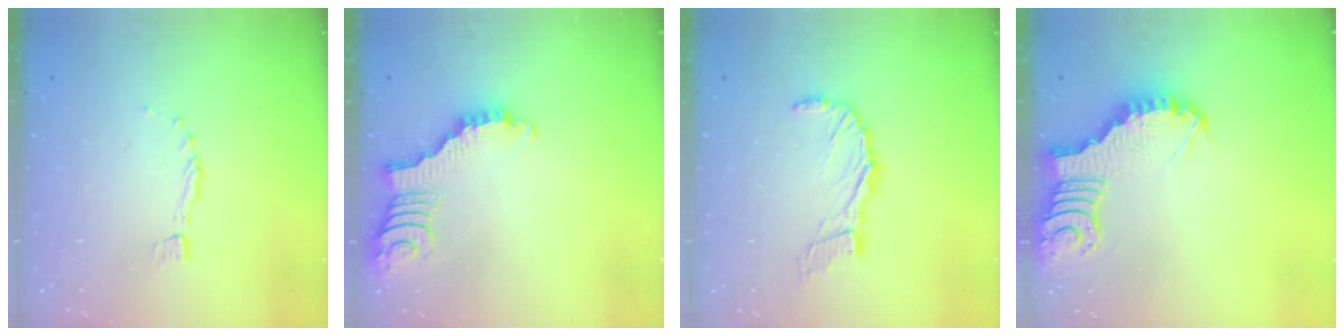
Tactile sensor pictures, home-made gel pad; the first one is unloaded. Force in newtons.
{"total": 2.9, "press": 2.9, "slide": 0.4}
{"total": 9.9, "press": 9.9, "slide": 1.1}
{"total": 4.1, "press": 4.1, "slide": 0.3}